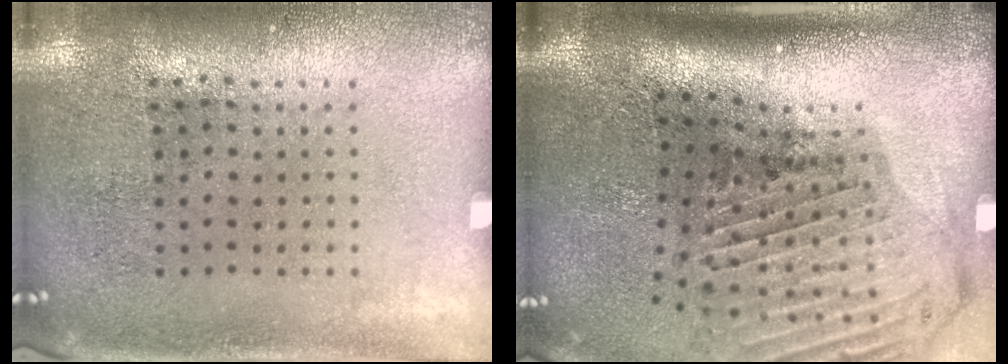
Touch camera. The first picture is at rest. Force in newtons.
{"total": 3.0, "press": 2.1, "slide": 2.0}